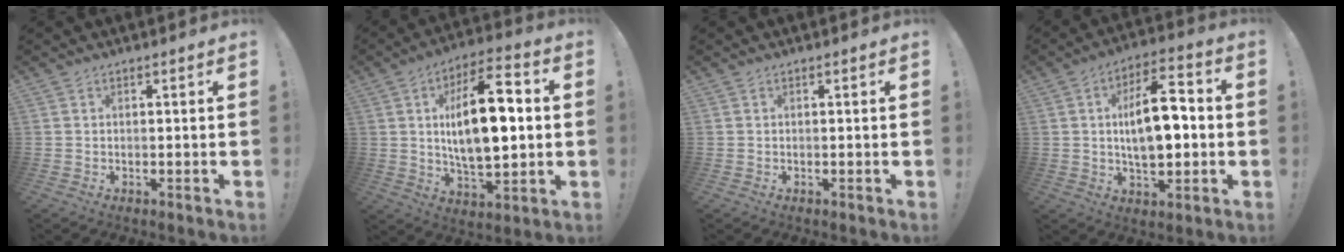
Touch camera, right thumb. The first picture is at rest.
{"total": 18.7, "force": [1.7, 8.4, 16.6], "torque": [-0.279, 0.002, 0.018]}
{"total": 0.0}
{"total": 15.5, "force": [0.1, 7.8, 13.4], "torque": [-0.216, 0.009, -0.001]}